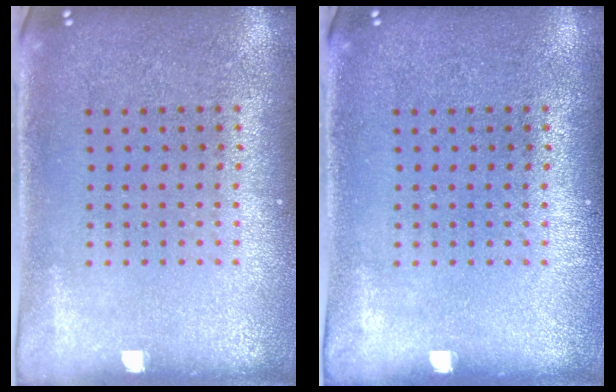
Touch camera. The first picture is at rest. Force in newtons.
{"total": 0.0}